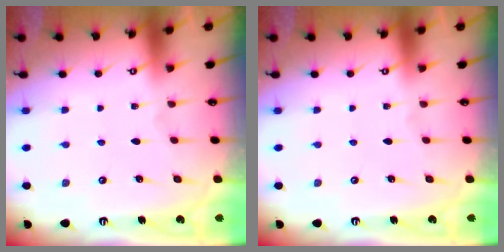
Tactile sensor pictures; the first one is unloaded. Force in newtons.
{"total": 0.0}